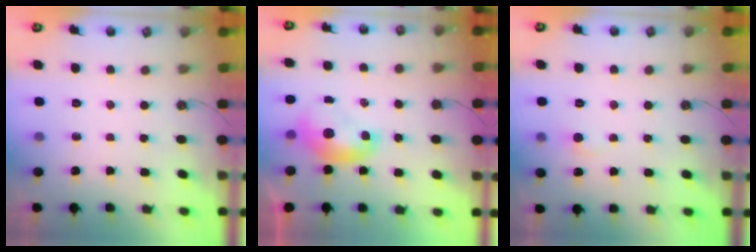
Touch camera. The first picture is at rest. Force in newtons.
{"total": 1.6, "press": 1.6, "slide": 0.1}
{"total": 0.9, "press": 0.5, "slide": 0.8}